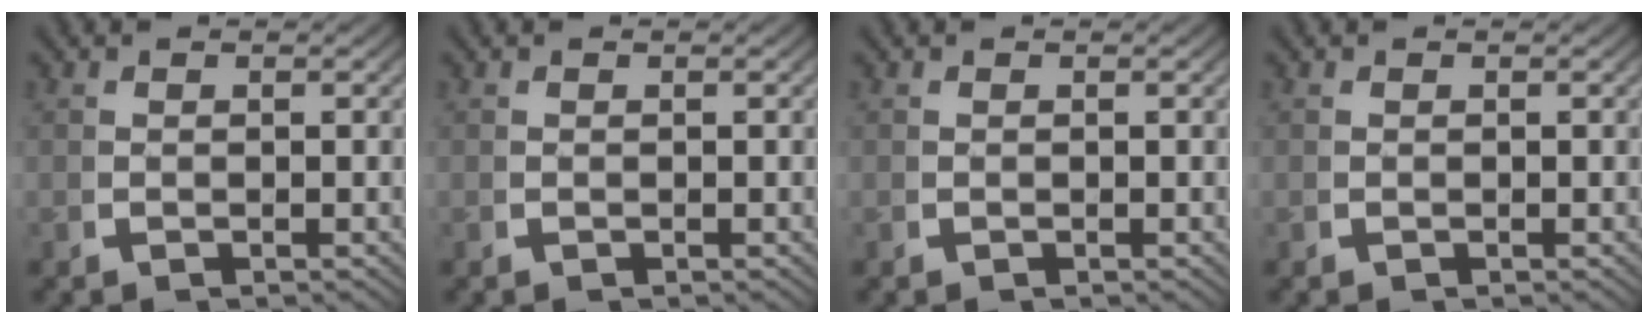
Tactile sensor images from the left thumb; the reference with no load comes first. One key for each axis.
{"total": 0.0}
{"total": 0.0}
{"total": 0.0}